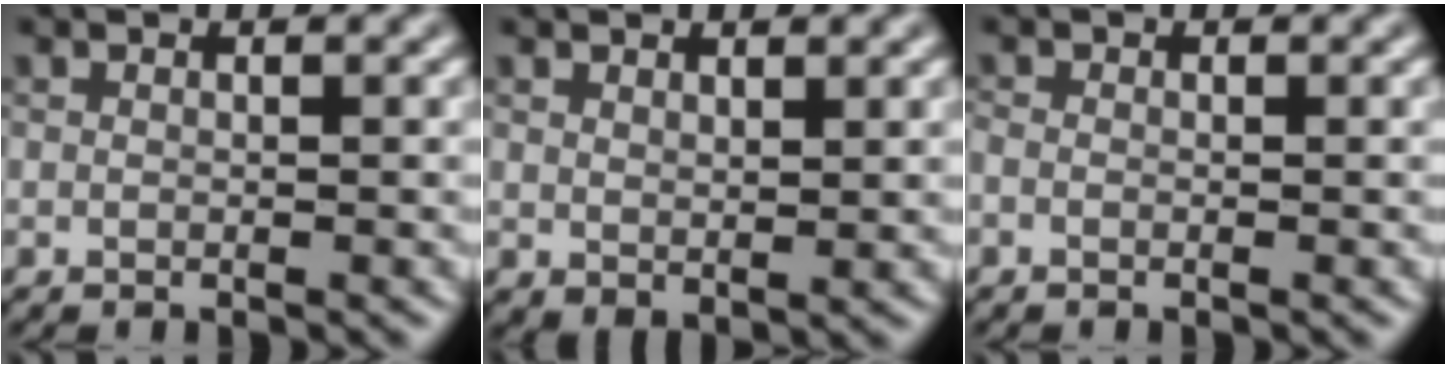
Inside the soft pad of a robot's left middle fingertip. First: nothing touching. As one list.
[{"total": 1.5, "force": [1.0, 0.7, 0.9], "torque": [-0.019, -0.005, 0.024]}, {"total": 0.6, "force": [-0.3, 0.3, 0.4], "torque": [-0.010, -0.005, -0.008]}]